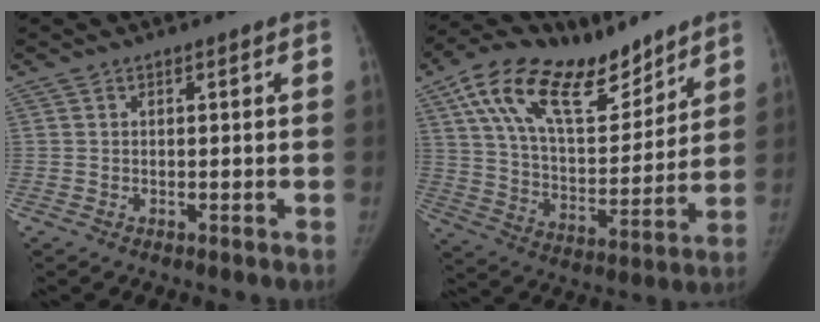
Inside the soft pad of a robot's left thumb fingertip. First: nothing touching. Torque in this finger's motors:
{"motor_torque": [0.43, 0.46, 1.25, -1.52, 0.15]}